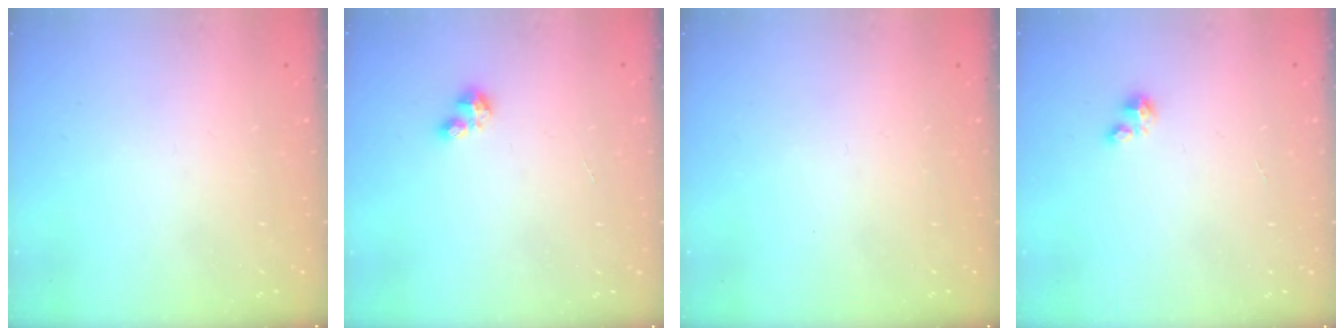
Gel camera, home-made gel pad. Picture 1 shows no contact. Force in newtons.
{"total": 3.0, "press": 3.0, "slide": 0.5}
{"total": 0.0}
{"total": 0.7, "press": 0.7, "slide": 0.2}